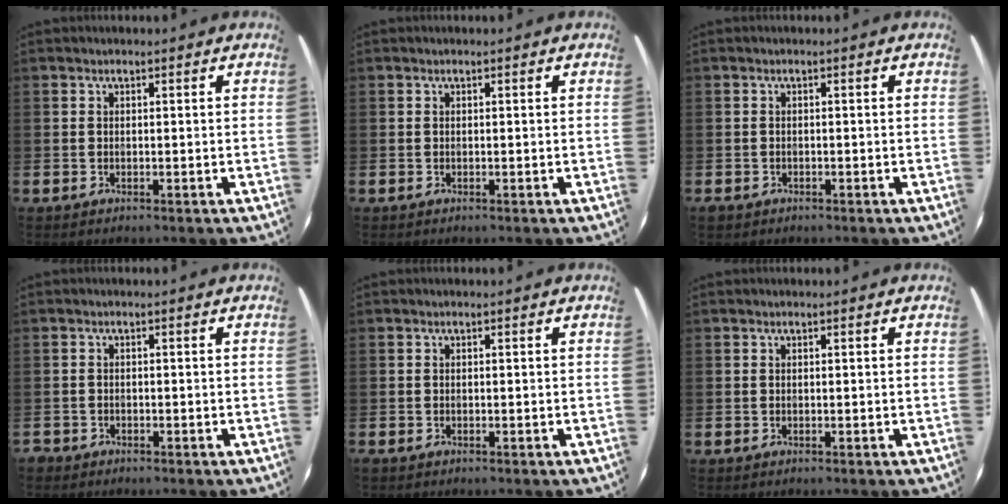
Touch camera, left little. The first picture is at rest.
{"total": 0.0}
{"total": 0.6, "force": [-0.4, 0.4, 0.1], "torque": [-0.003, 0.003, -0.011]}
{"total": 0.9, "force": [-0.7, 0.5, 0.0], "torque": [-0.003, 0.004, -0.017]}
{"total": 0.0}
{"total": 0.0}